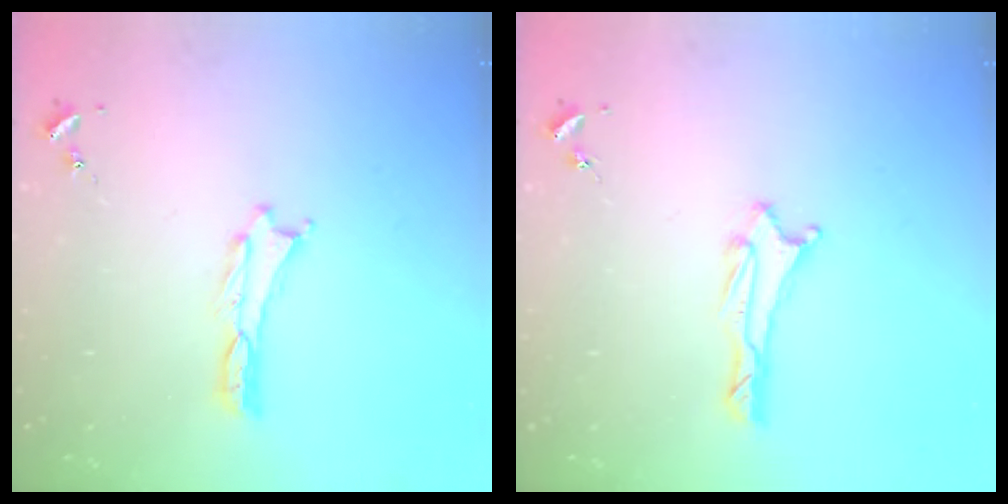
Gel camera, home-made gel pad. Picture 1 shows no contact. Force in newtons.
{"total": 1.3, "press": 1.3, "slide": 0.1}